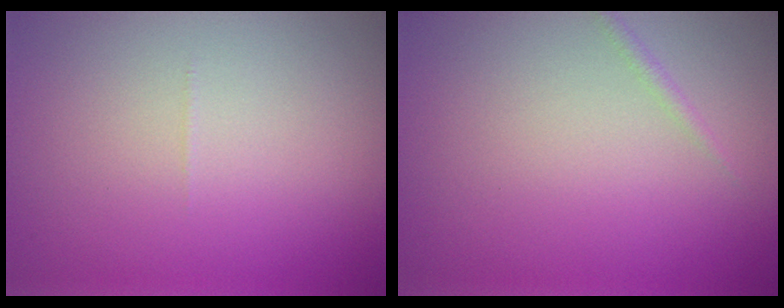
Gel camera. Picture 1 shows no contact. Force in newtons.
{"total": 0.6, "press": 0.6, "slide": 0.0}